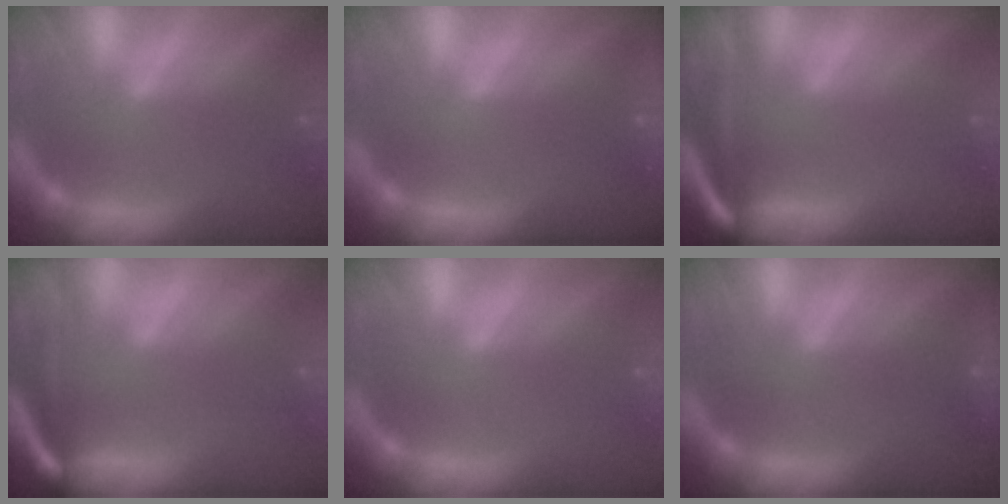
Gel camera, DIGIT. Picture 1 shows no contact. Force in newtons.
{"total": 4.5}
{"total": 9.2}
{"total": 8.1}
{"total": 0.0}
{"total": 2.4}